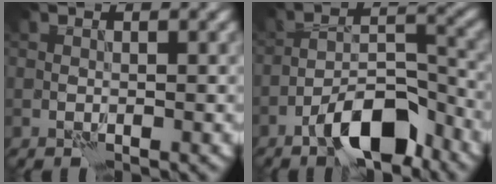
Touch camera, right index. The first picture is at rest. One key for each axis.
{"total": 7.3, "fx": -4.9, "fy": 2.5, "fz": 4.8, "tx": -0.071, "ty": 0.009, "tz": -0.087}